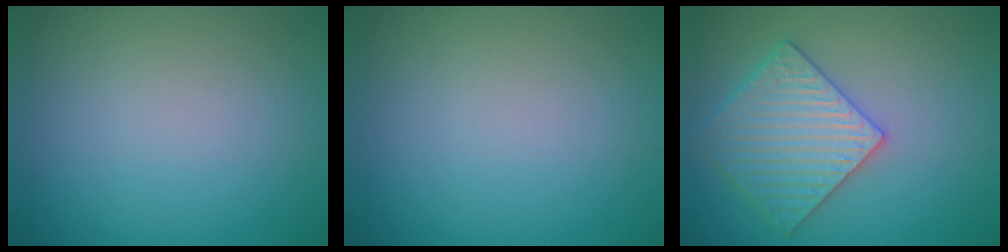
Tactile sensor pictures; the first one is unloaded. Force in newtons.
{"total": 0.0}
{"total": 4.9, "press": 4.5, "slide": 1.9}